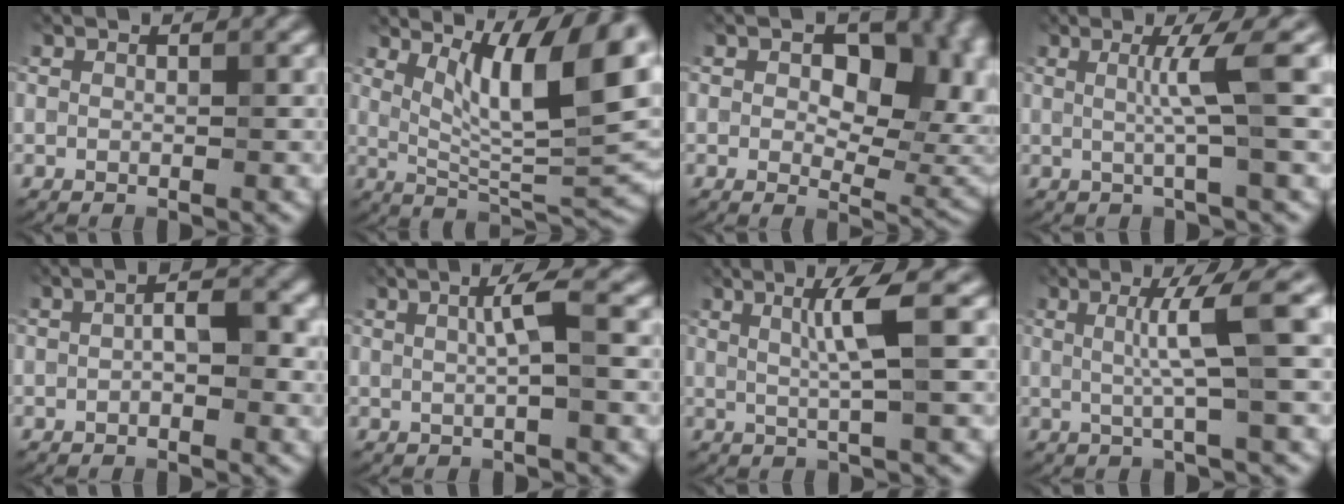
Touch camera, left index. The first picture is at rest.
{"total": 10.5, "force": [4.4, 2.5, 9.2], "torque": [-0.149, -0.004, 0.081]}
{"total": 12.2, "force": [2.9, 7.4, 9.2], "torque": [-0.097, 0.004, 0.045]}
{"total": 3.6, "force": [0.5, -0.1, 3.6], "torque": [-0.067, 0.008, 0.006]}
{"total": 2.8, "force": [-0.1, 1.2, 2.5], "torque": [-0.043, 0.007, -0.004]}
{"total": 2.5, "force": [0.4, 0.0, 2.4], "torque": [-0.048, 0.011, 0.006]}
{"total": 3.5, "force": [1.0, 0.0, 3.4], "torque": [-0.063, 0.006, 0.018]}
{"total": 4.9, "force": [0.9, 0.2, 4.8], "torque": [-0.079, 0.012, 0.015]}